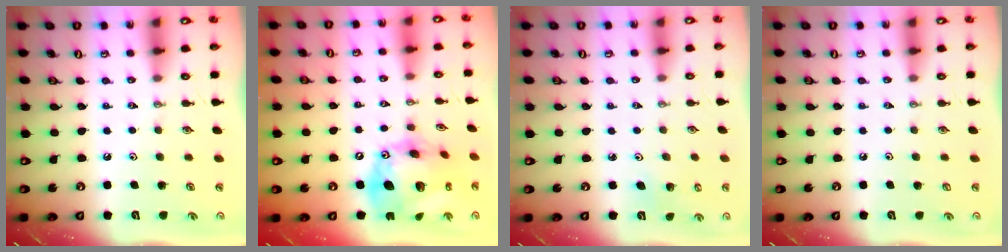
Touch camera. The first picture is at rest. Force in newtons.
{"total": 22.3, "press": 22.2, "slide": 2.4}
{"total": 3.0, "press": 2.9, "slide": 0.4}
{"total": 0.7, "press": 0.1, "slide": 0.7}